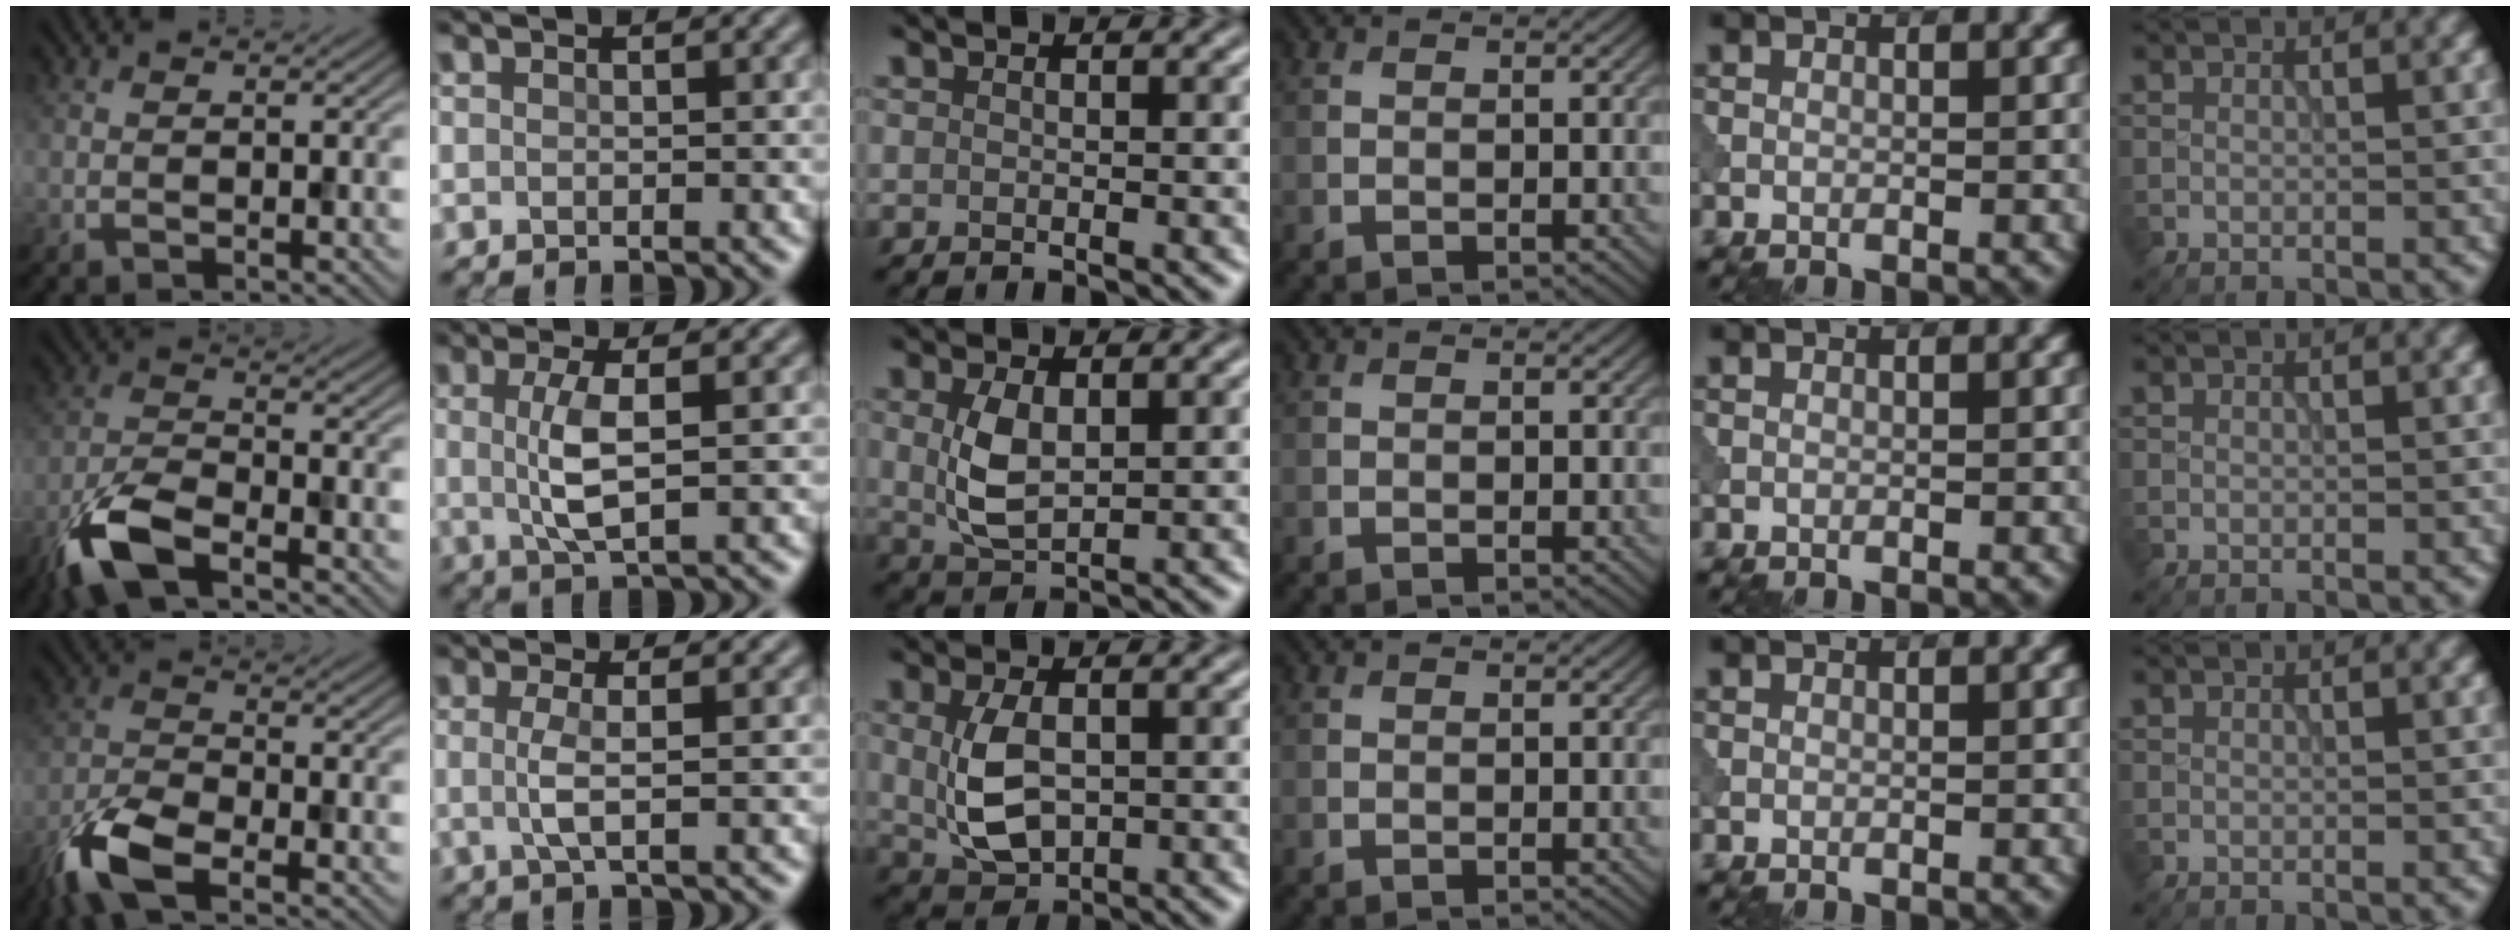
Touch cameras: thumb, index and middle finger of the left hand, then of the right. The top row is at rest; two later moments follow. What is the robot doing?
{"motion": "wipe", "object": "makeup brush"}